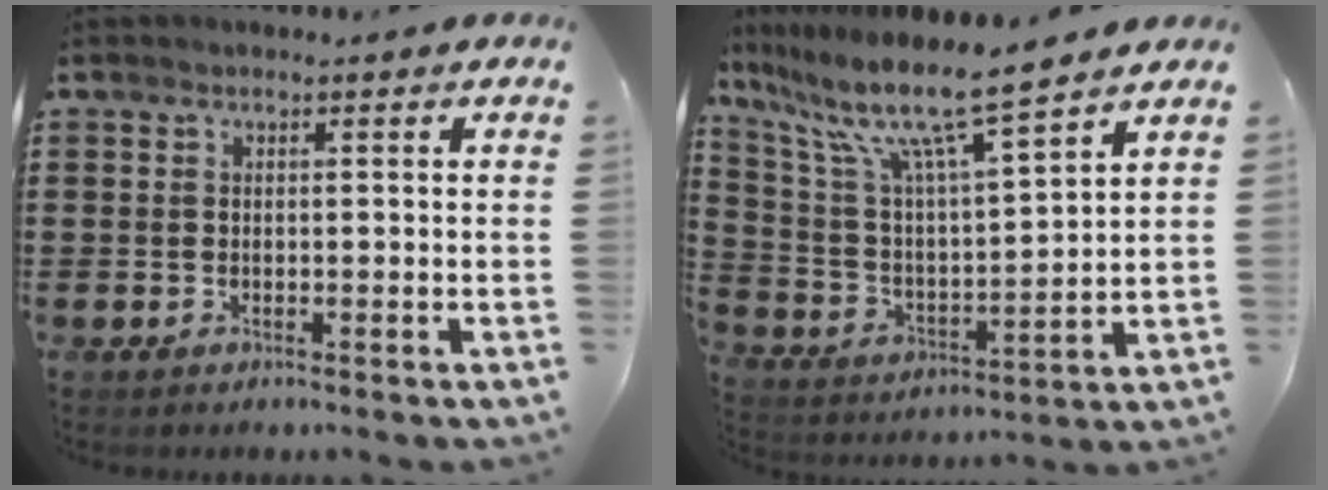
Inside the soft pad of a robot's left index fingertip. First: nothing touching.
{"total": 11.2, "force": [8.9, 0.8, 6.8], "torque": [-0.166, -0.053, 0.146]}